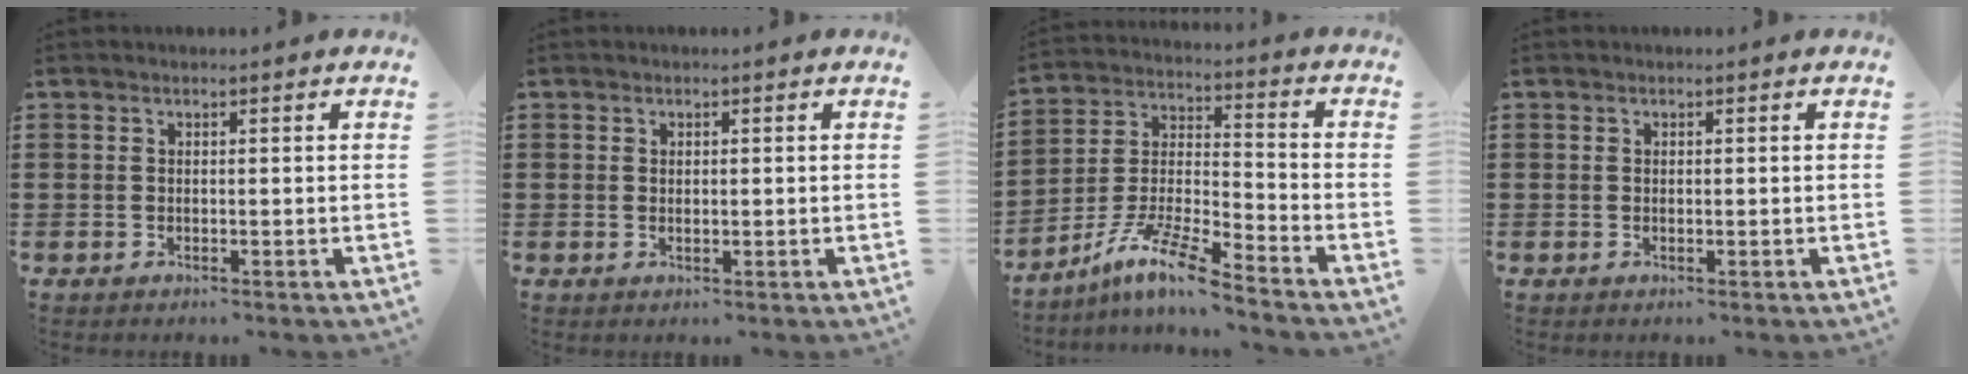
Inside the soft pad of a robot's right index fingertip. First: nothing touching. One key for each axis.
{"total": 0.5, "fx": 0.1, "fy": 0.3, "fz": 0.4, "tx": -0.007, "ty": 0.003, "tz": 0.002}
{"total": 10.1, "fx": -8.2, "fy": 0.9, "fz": 5.9, "tx": -0.127, "ty": 0.005, "tz": -0.165}
{"total": 0.0}